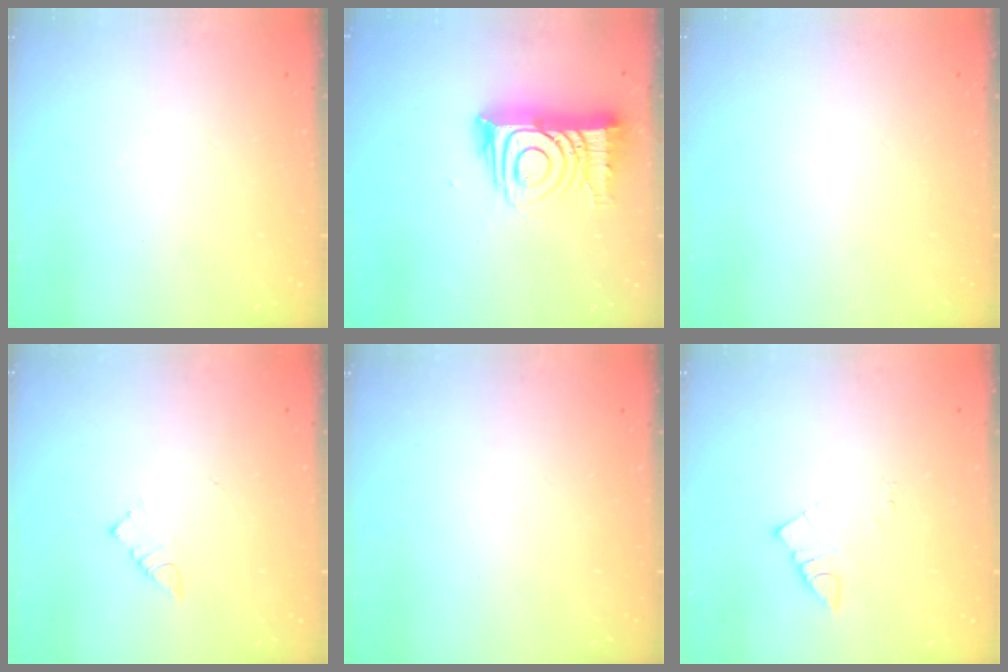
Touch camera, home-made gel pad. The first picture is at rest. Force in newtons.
{"total": 14.2, "press": 14.2, "slide": 1.2}
{"total": 1.8, "press": 1.7, "slide": 0.1}
{"total": 3.9, "press": 3.9, "slide": 0.2}
{"total": 0.0}
{"total": 3.5, "press": 3.5, "slide": 0.2}